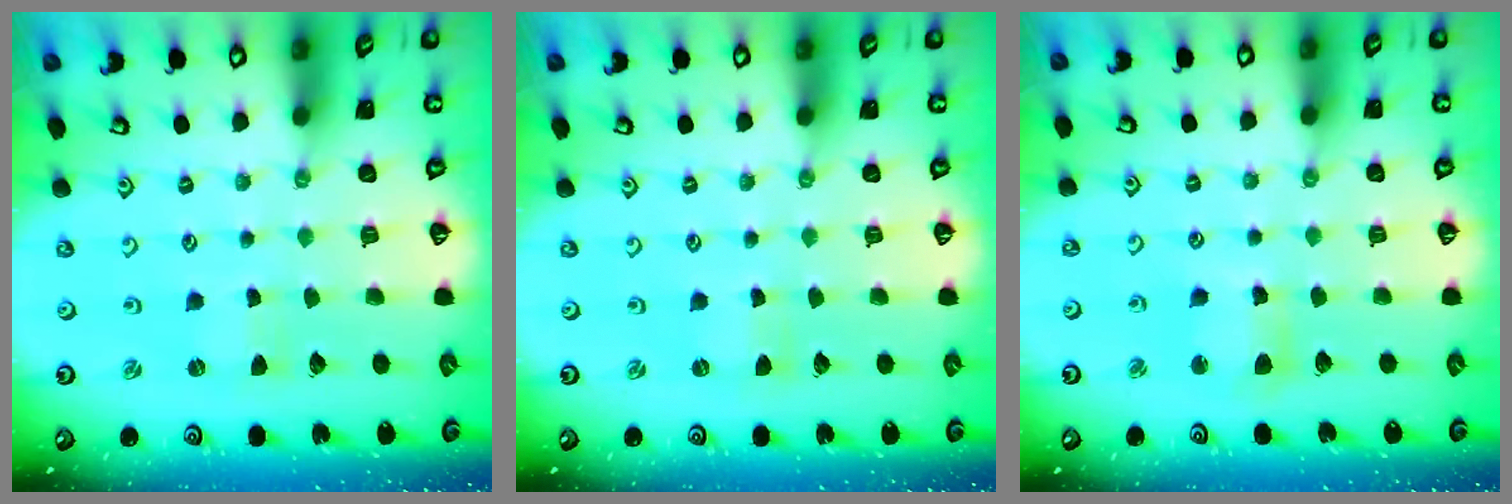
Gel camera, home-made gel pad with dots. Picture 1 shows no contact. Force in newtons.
{"total": 0.0}
{"total": 7.9, "press": 7.8, "slide": 1.0}